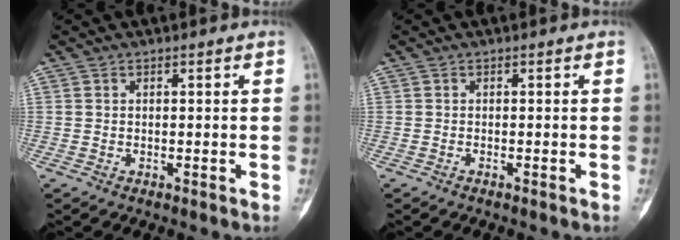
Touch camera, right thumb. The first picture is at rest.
{"total": 0.6, "force": [-0.5, 0.1, 0.4], "torque": [-0.011, 0.001, -0.004]}